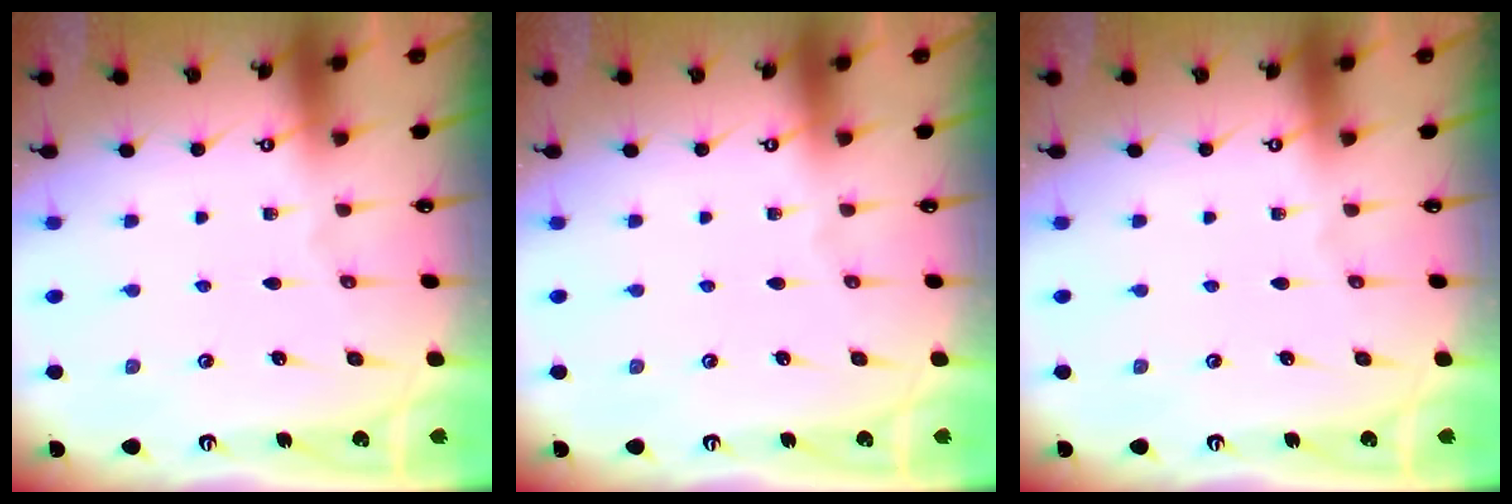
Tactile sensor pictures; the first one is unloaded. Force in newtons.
{"total": 0.0}
{"total": 0.0}